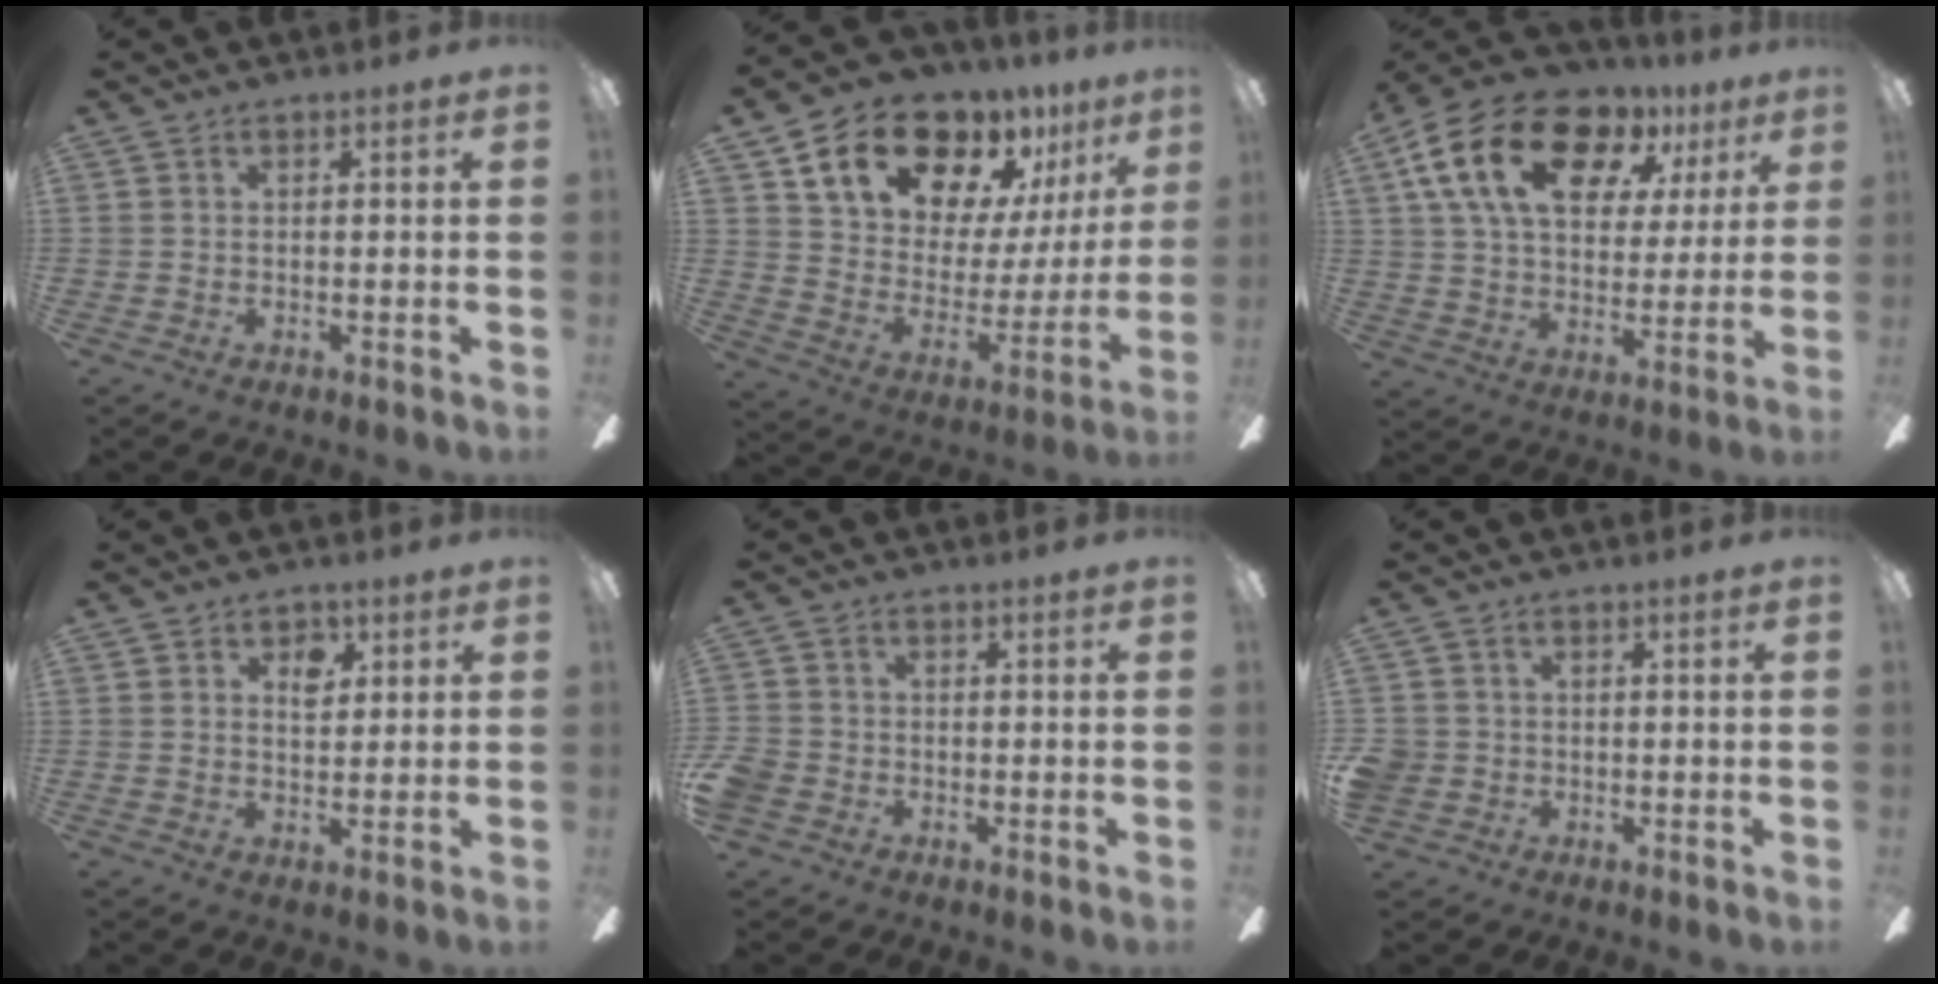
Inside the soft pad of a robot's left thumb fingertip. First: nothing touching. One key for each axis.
{"total": 18.9, "fx": 14.8, "fy": 9.4, "fz": 7.1, "tx": -0.129, "ty": -0.101, "tz": 0.269}
{"total": 20.7, "fx": 10.4, "fy": 12.3, "fz": 13.0, "tx": -0.240, "ty": -0.033, "tz": 0.184}
{"total": 4.5, "fx": 2.1, "fy": 2.9, "fz": 2.8, "tx": -0.022, "ty": -0.006, "tz": 0.027}
{"total": 4.4, "fx": -2.1, "fy": 3.5, "fz": 1.6, "tx": -0.037, "ty": 0.015, "tz": -0.040}
{"total": 3.6, "fx": -0.8, "fy": 3.4, "fz": 0.9, "tx": -0.025, "ty": 0.009, "tz": -0.014}